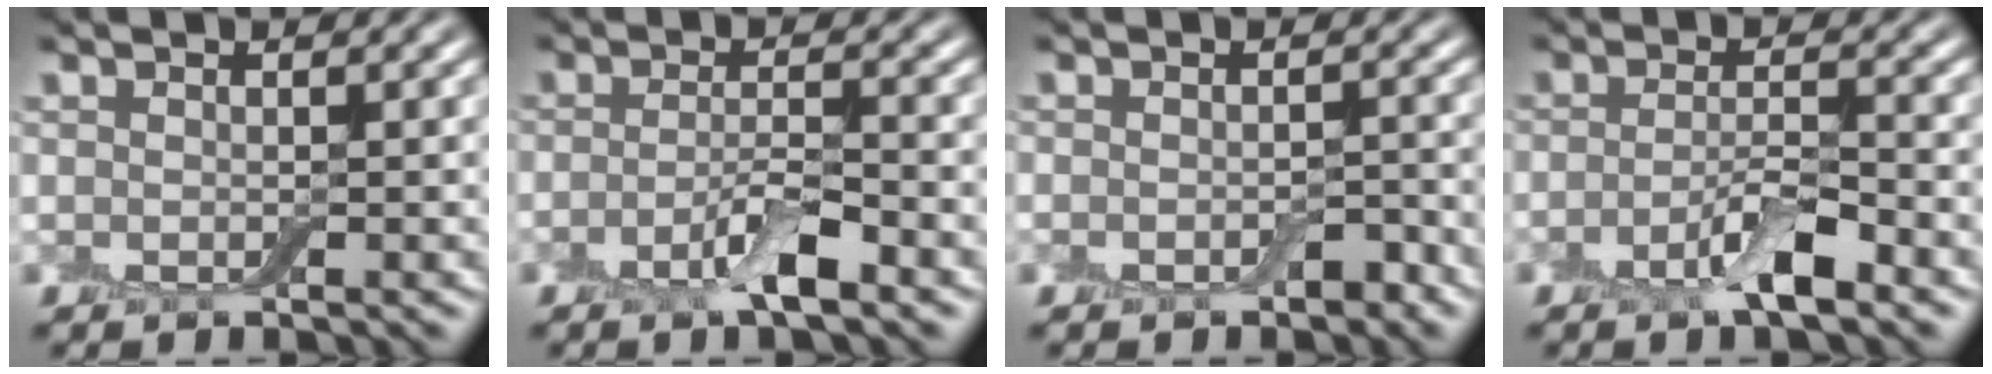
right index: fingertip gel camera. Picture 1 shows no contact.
{"total": 3.2, "force": [-1.7, 0.7, 2.6], "torque": [-0.049, 0.004, -0.039]}
{"total": 1.7, "force": [-0.9, 0.9, 1.0], "torque": [-0.016, 0.000, -0.015]}
{"total": 3.5, "force": [-2.0, 0.9, 2.8], "torque": [-0.053, 0.005, -0.044]}